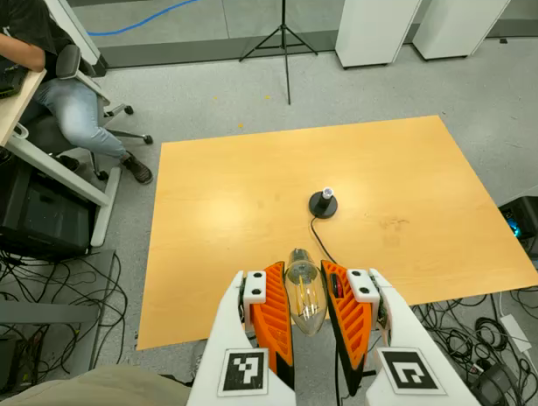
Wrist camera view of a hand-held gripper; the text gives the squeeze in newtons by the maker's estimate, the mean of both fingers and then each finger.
{"total": 18.7, "left": 19.7, "right": 17.7}